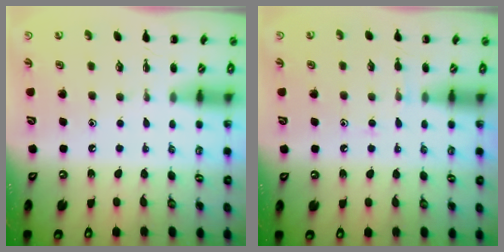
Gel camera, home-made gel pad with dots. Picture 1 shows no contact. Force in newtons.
{"total": 5.7, "press": 5.4, "slide": 1.7}